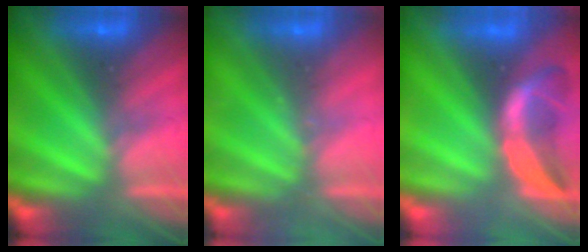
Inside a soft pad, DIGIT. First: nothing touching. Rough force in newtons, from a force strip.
{"total": 2.1}
{"total": 1.7}